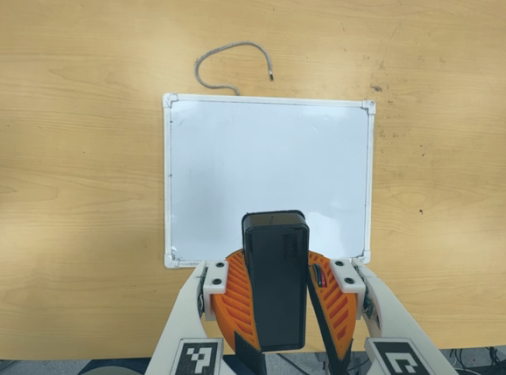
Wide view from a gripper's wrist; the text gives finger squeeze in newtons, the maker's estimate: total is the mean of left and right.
{"total": 10.8, "left": 11.0, "right": 10.6}